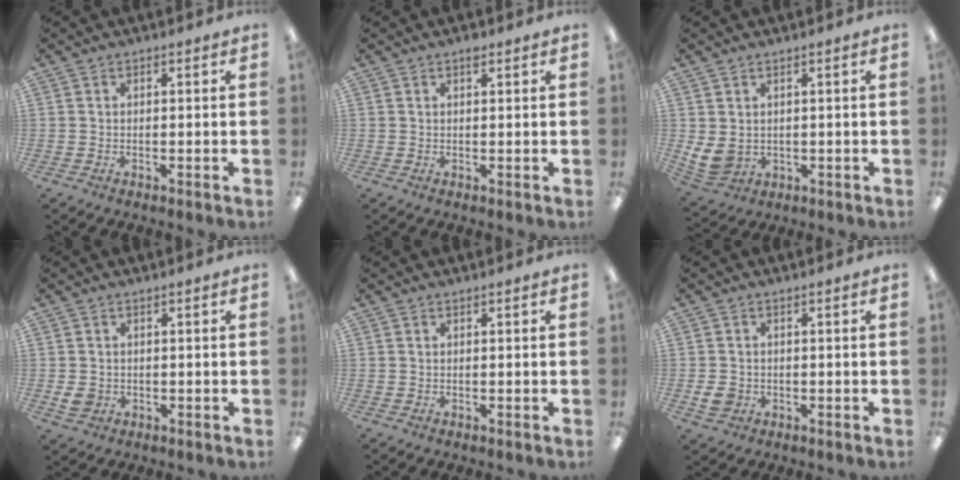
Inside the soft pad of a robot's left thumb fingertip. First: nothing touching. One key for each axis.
{"total": 1.2, "fx": 1.0, "fy": 0.3, "fz": 0.7, "tx": -0.007, "ty": -0.002, "tz": 0.016}
{"total": 4.9, "fx": 1.4, "fy": 3.7, "fz": 2.9, "tx": -0.074, "ty": -0.008, "tz": 0.028}
{"total": 2.8, "fx": -0.1, "fy": 2.4, "fz": 1.4, "tx": -0.016, "ty": 0.002, "tz": -0.001}
{"total": 0.0}
{"total": 3.1, "fx": -0.6, "fy": 2.7, "fz": 1.5, "tx": -0.023, "ty": -0.001, "tz": -0.011}